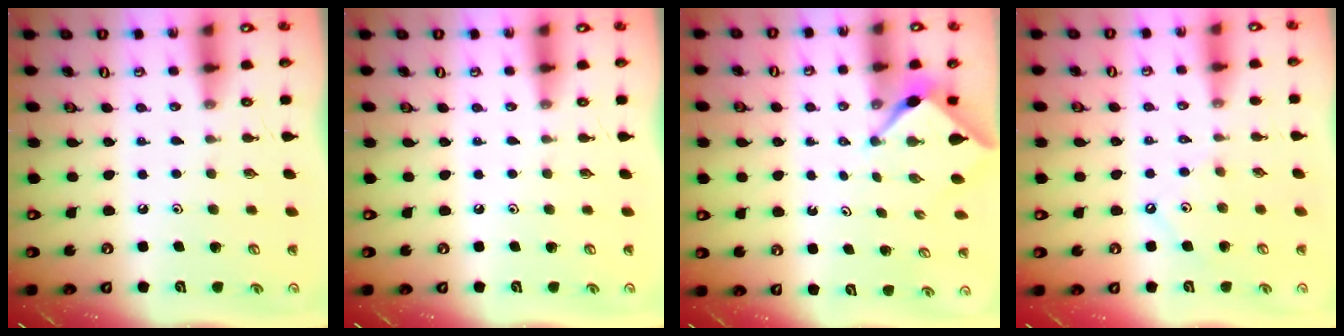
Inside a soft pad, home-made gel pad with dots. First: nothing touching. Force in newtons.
{"total": 0.0}
{"total": 2.2, "press": 2.2, "slide": 0.3}
{"total": 1.9, "press": 1.9, "slide": 0.4}